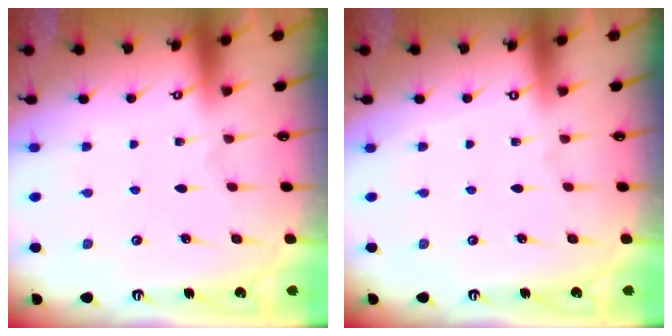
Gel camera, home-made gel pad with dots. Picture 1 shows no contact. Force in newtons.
{"total": 0.0}